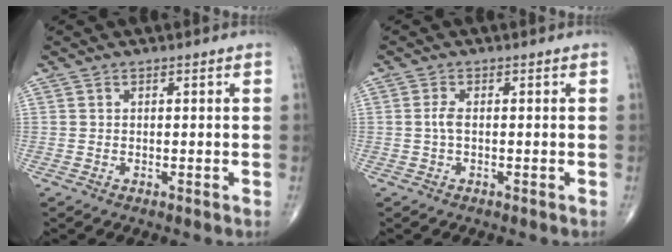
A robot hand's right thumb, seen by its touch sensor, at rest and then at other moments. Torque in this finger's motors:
{"motor_torque": [-0.38, 0.28, 0.40, 0.14, 0.00]}